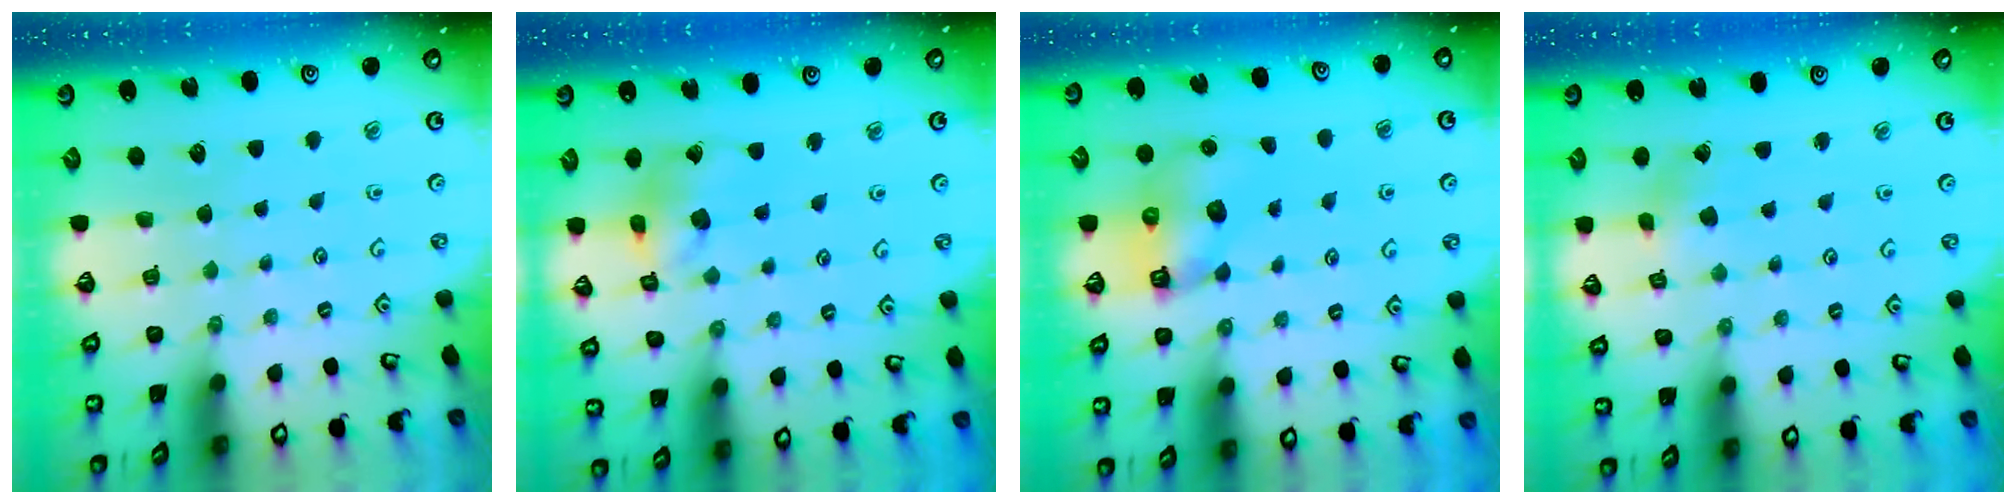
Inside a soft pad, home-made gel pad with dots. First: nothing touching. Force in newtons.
{"total": 10.6, "press": 10.5, "slide": 1.5}
{"total": 7.3, "press": 7.2, "slide": 1.0}
{"total": 2.3, "press": 2.3, "slide": 0.3}